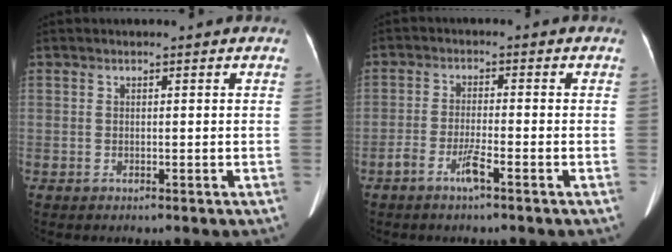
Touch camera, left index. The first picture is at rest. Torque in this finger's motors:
{"motor_torque": [0.40, 0.35, 0.16, 0.09]}